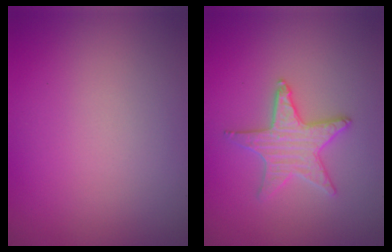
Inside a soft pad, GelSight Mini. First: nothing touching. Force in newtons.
{"total": 3.2, "press": 3.1, "slide": 0.3}